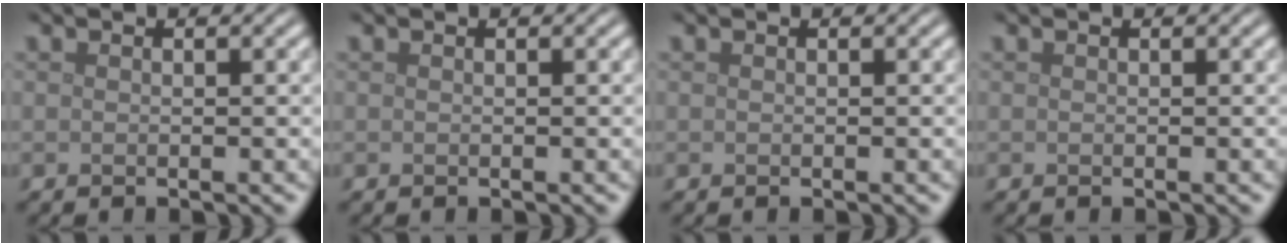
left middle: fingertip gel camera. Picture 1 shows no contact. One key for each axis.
{"total": 0.0}
{"total": 0.0}
{"total": 0.0}